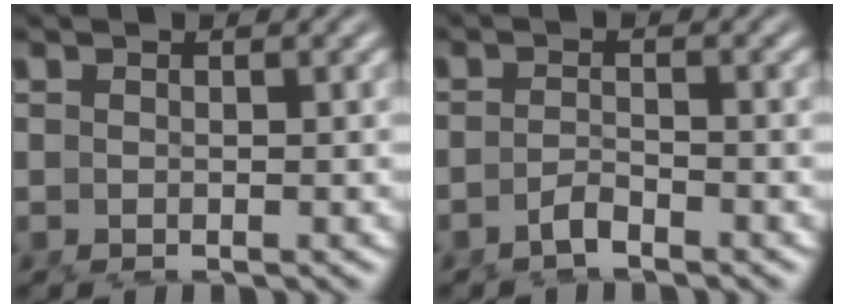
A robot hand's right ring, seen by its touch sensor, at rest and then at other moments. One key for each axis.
{"total": 1.4, "fx": -1.2, "fy": -0.5, "fz": 0.4, "tx": -0.002, "ty": 0.000, "tz": -0.022}